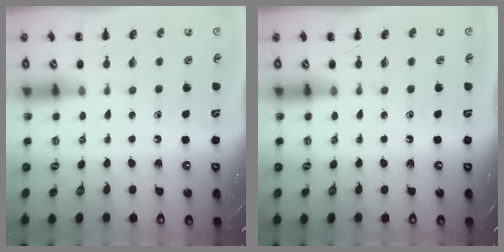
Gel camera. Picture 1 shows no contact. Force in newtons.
{"total": 0.0}